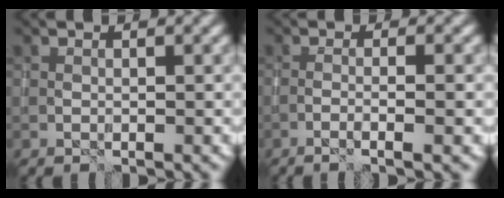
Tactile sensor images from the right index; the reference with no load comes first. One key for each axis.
{"total": 2.7, "fx": -1.3, "fy": 0.2, "fz": 2.4, "tx": -0.035, "ty": 0.008, "tz": -0.032}